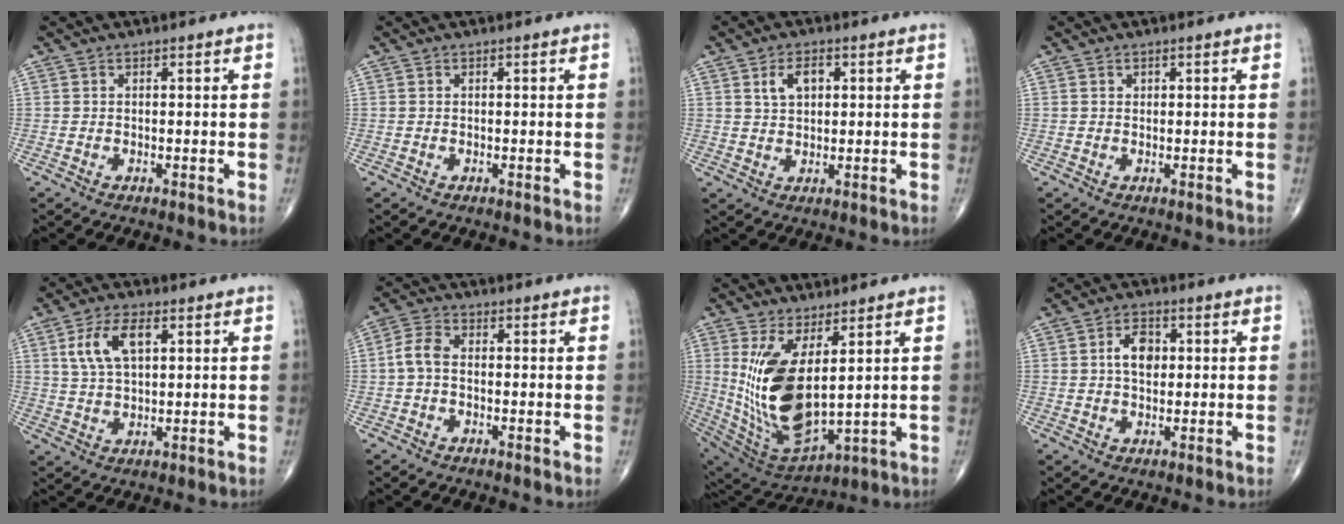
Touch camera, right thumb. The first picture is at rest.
{"total": 0.0}
{"total": 4.8, "force": [1.7, 2.8, 3.4], "torque": [-0.053, 0.002, 0.031]}
{"total": 0.7, "force": [0.3, 0.6, 0.3], "torque": [0.000, -0.001, 0.005]}
{"total": 8.6, "force": [2.9, 4.3, 6.8], "torque": [-0.131, 0.000, 0.057]}
{"total": 4.2, "force": [-0.4, 2.6, 3.3], "torque": [-0.068, 0.013, -0.016]}
{"total": 16.9, "force": [3.3, 7.2, 14.9], "torque": [-0.301, -0.038, 0.089]}
{"total": 5.6, "force": [1.0, 3.6, 4.2], "torque": [-0.060, 0.005, 0.012]}